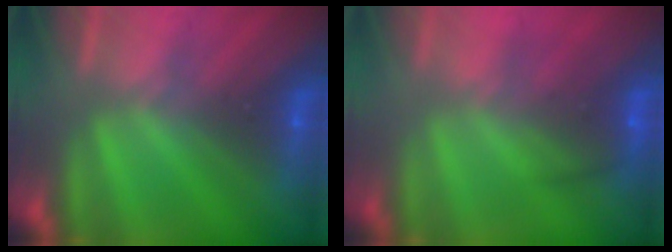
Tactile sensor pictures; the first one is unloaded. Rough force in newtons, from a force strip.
{"total": 2.4}